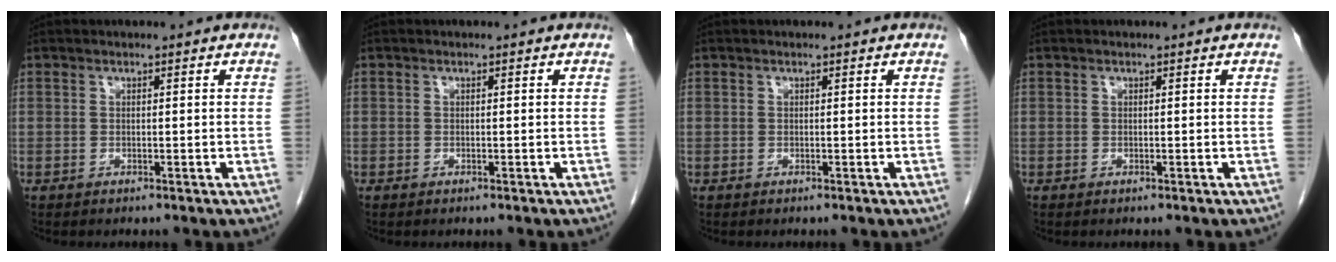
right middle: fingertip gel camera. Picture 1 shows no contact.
{"total": 0.0}
{"total": 0.0}
{"total": 0.0}